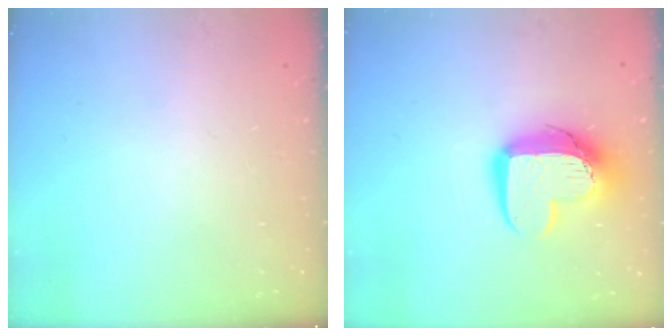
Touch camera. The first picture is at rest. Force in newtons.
{"total": 13.3, "press": 13.3, "slide": 1.4}